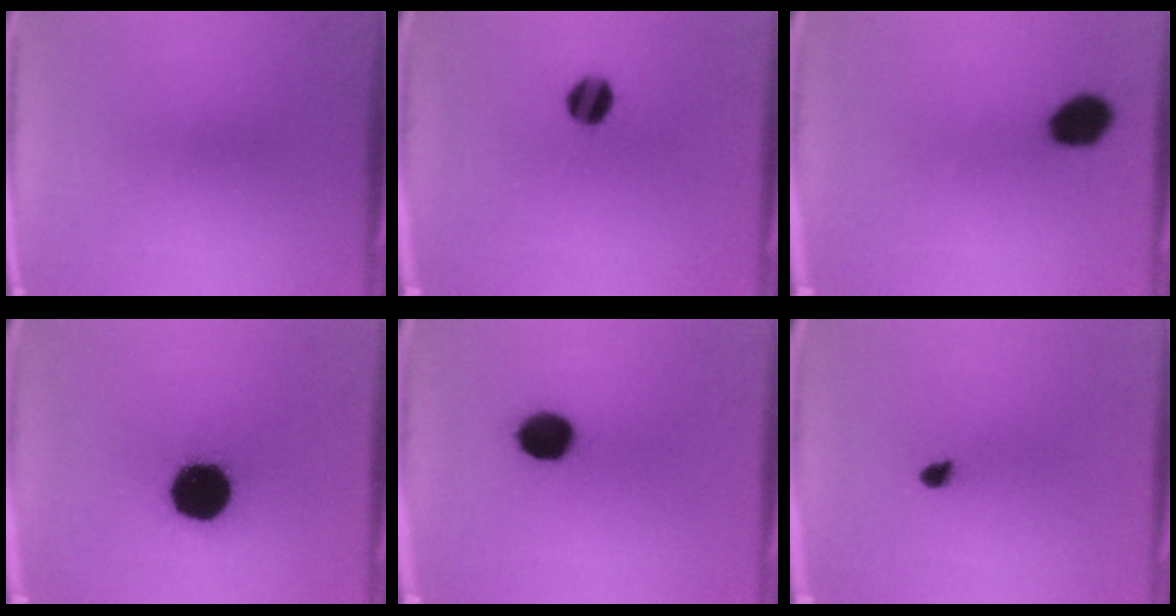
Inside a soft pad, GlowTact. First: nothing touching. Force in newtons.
{"total": 6.0}
{"total": 7.5}
{"total": 19.2}
{"total": 9.0}
{"total": 1.8}